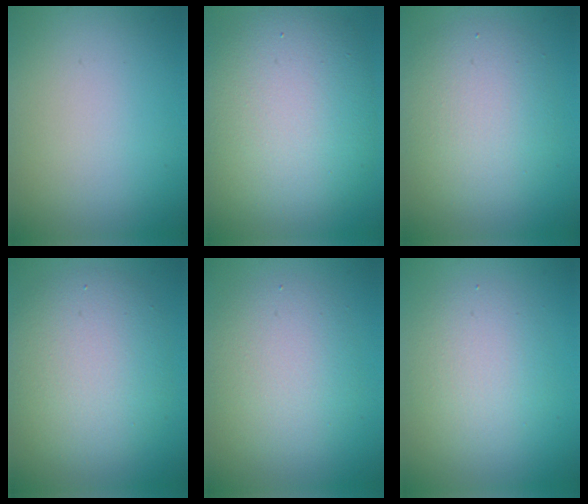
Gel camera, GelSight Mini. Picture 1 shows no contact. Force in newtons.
{"total": 10.5, "press": 10.5, "slide": 0.8}
{"total": 4.9, "press": 4.9, "slide": 0.2}
{"total": 6.2, "press": 6.2, "slide": 0.3}
{"total": 4.2, "press": 4.2, "slide": 0.0}
{"total": 3.4, "press": 3.4, "slide": 0.2}